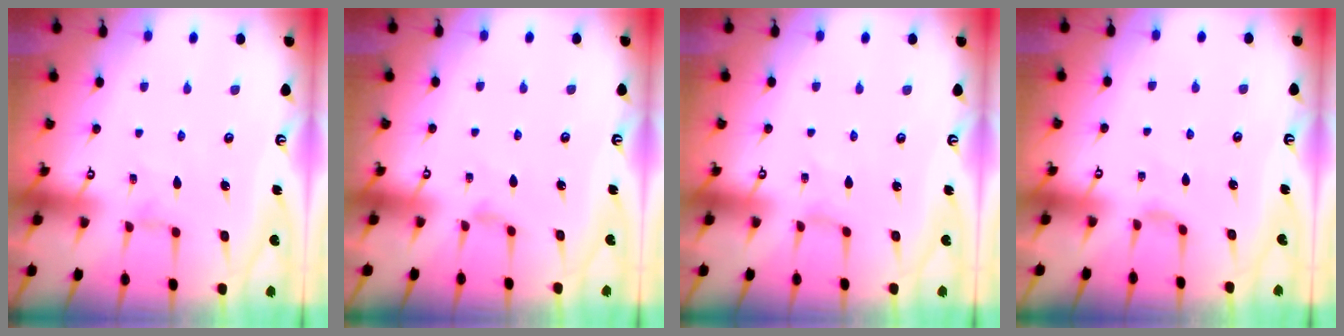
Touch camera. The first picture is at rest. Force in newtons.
{"total": 2.9, "press": 2.8, "slide": 0.5}
{"total": 0.0}
{"total": 1.9, "press": 1.8, "slide": 0.5}